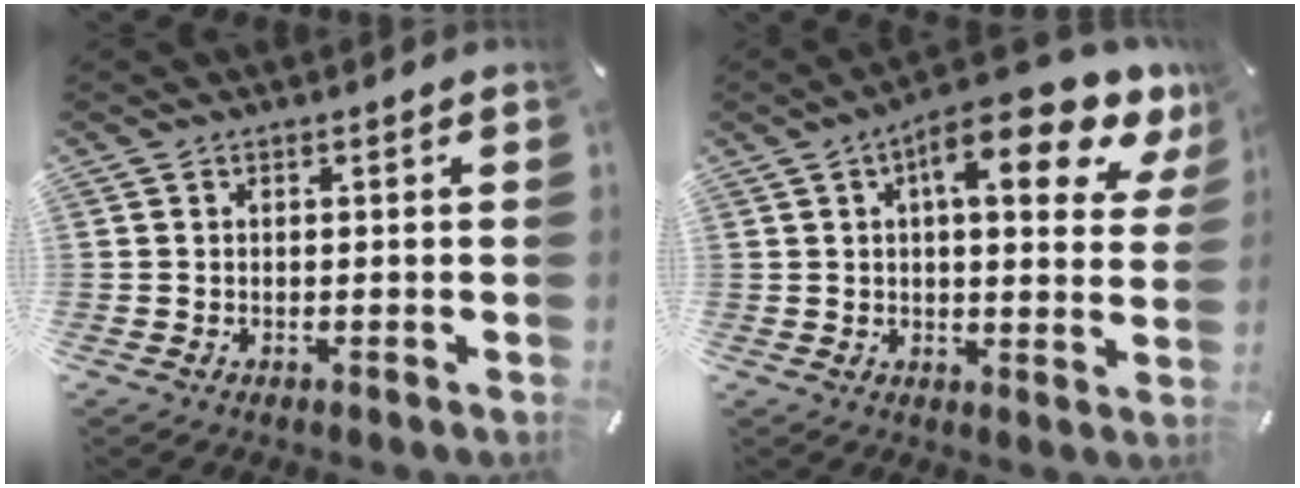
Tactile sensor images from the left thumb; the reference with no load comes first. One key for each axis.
{"total": 14.5, "fx": 8.0, "fy": 4.7, "fz": 11.1, "tx": -0.156, "ty": -0.042, "tz": 0.123}